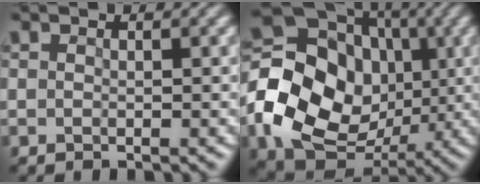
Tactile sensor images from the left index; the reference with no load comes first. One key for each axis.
{"total": 16.4, "fx": -1.5, "fy": 13.6, "fz": 9.1, "tx": -0.196, "ty": -0.001, "tz": -0.034}